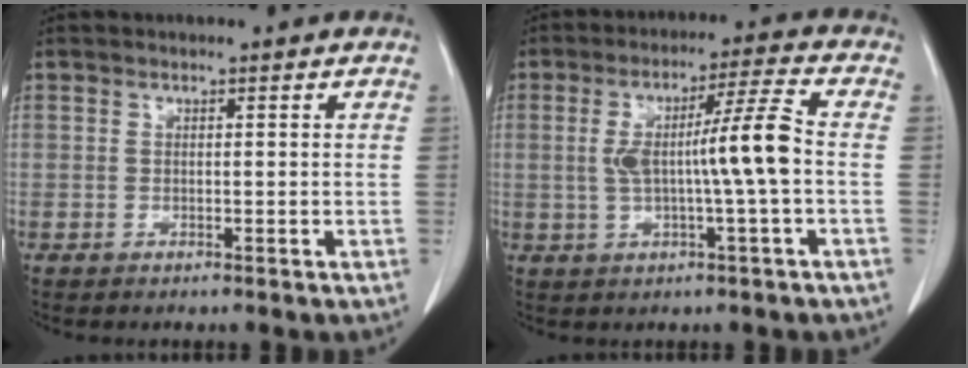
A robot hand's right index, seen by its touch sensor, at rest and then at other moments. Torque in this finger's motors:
{"motor_torque": [1.01, -0.19, 0.48, 0.16]}